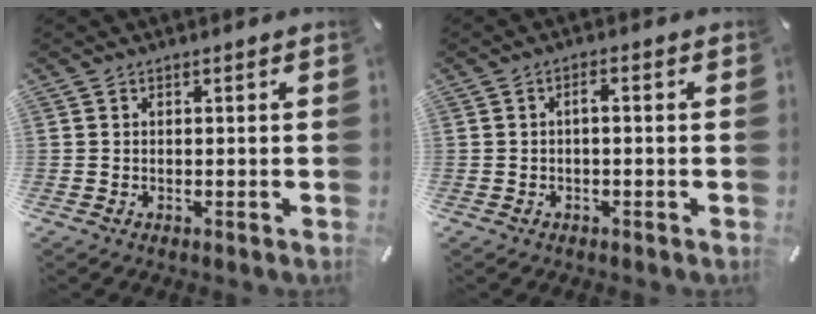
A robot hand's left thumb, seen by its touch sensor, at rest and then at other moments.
{"total": 2.0, "force": [-0.3, 0.5, 1.9], "torque": [-0.035, 0.007, -0.009]}